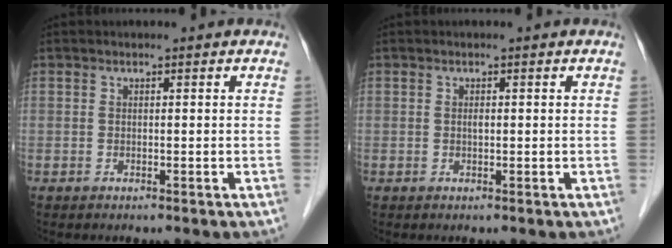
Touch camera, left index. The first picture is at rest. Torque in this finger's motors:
{"motor_torque": [0.10, -0.01, -0.01, 0.00]}